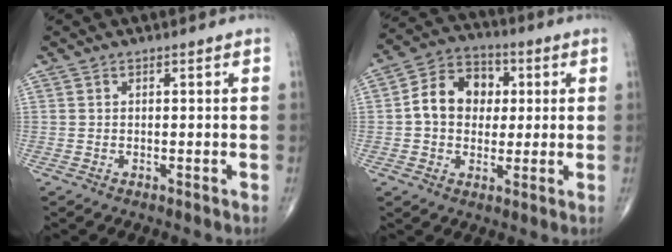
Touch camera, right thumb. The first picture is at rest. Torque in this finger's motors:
{"motor_torque": [1.31, 1.73, 1.14, 0.25, 0.09]}